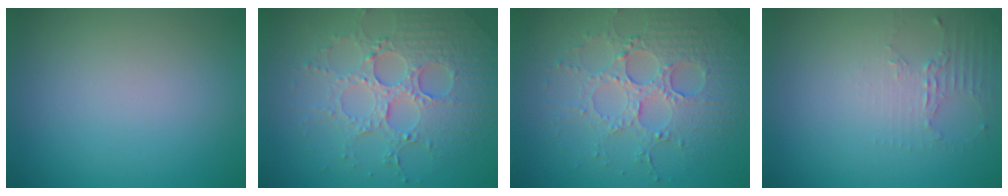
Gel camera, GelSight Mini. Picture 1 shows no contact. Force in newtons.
{"total": 5.2, "press": 4.6, "slide": 2.3}
{"total": 4.8, "press": 4.4, "slide": 2.0}
{"total": 2.2, "press": 1.6, "slide": 1.5}